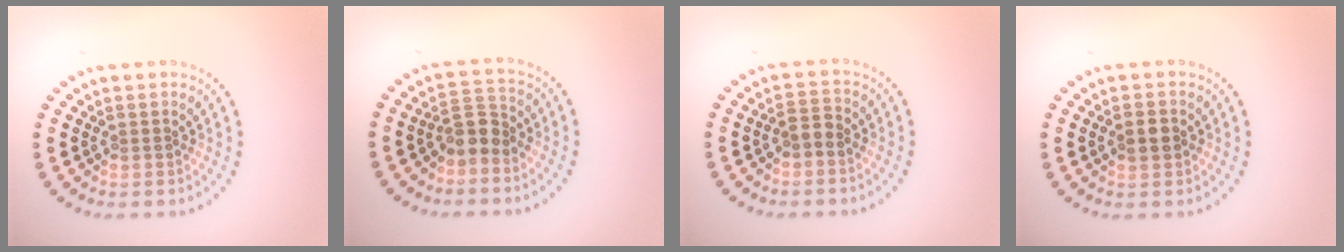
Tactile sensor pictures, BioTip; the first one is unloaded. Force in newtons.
{"total": 2.6, "press": 2.1, "slide": 1.4}
{"total": 1.2, "press": 1.2, "slide": 0.5}
{"total": 2.0, "press": 1.9, "slide": 0.1}